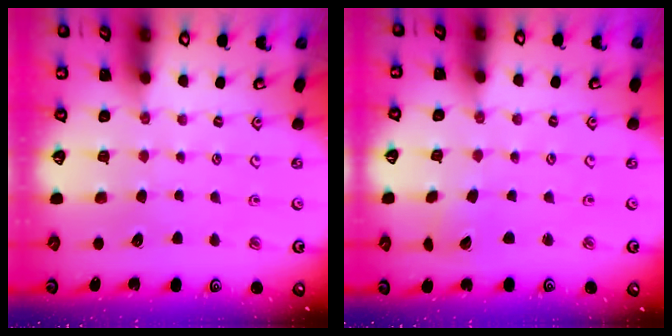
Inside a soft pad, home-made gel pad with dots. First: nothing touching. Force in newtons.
{"total": 2.3, "press": 2.3, "slide": 0.2}